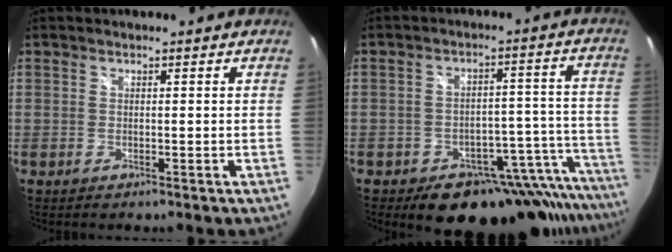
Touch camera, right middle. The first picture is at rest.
{"total": 19.1, "force": [-16.7, 7.0, 6.3], "torque": [-0.055, 0.027, -0.209]}